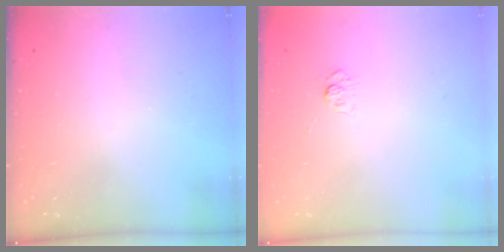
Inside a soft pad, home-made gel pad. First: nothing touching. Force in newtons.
{"total": 3.5, "press": 3.1, "slide": 1.6}